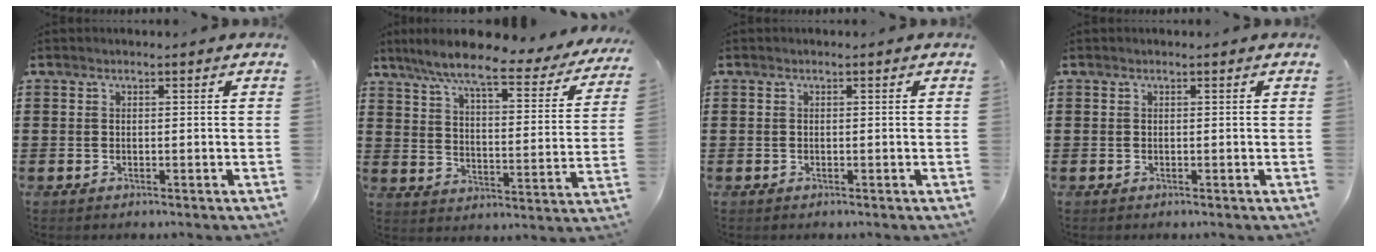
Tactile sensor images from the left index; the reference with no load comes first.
{"total": 8.8, "force": [7.1, 0.7, 5.1], "torque": [-0.119, -0.043, 0.114]}
{"total": 0.0}
{"total": 0.0}